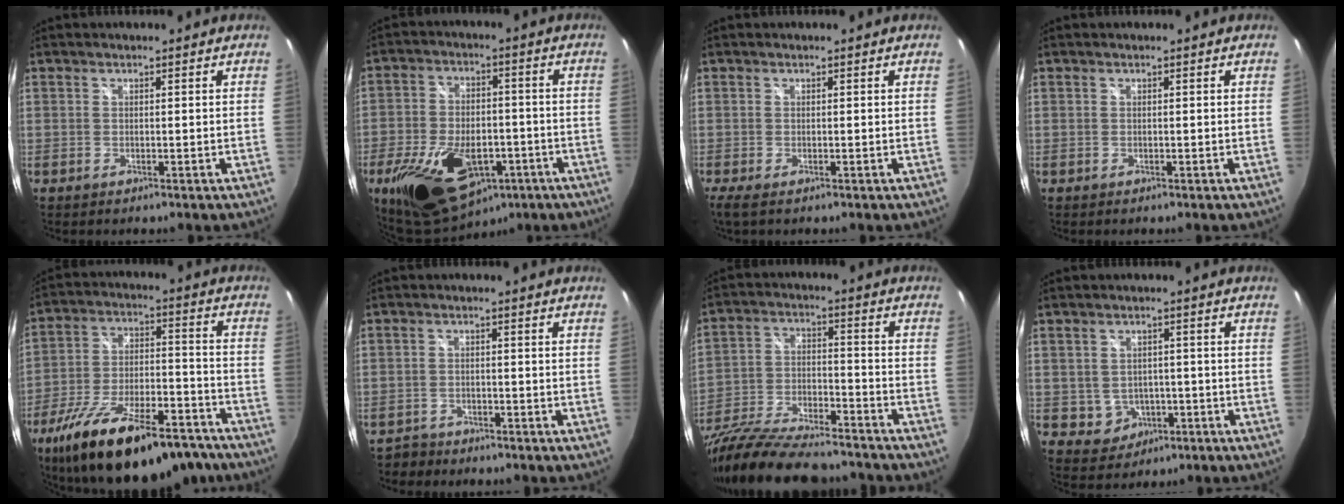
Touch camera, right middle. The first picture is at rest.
{"total": 21.0, "force": [-9.1, 12.9, 13.8], "torque": [-0.293, -0.012, -0.128]}
{"total": 1.7, "force": [-0.8, 0.1, 1.5], "torque": [-0.031, -0.007, -0.014]}
{"total": 0.0}
{"total": 26.8, "force": [-19.8, 9.3, 15.5], "torque": [-0.267, -0.022, -0.292]}
{"total": 3.2, "force": [-2.8, 1.5, -0.1], "torque": [-0.011, 0.001, -0.055]}
{"total": 24.9, "force": [-20.2, 7.0, 12.7], "torque": [-0.256, -0.044, -0.326]}
{"total": 4.8, "force": [-1.3, 4.4, 1.2], "torque": [-0.036, 0.009, -0.005]}